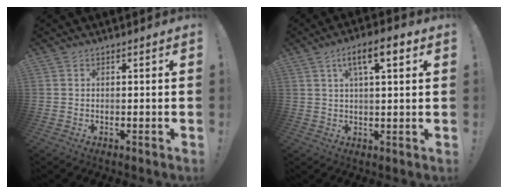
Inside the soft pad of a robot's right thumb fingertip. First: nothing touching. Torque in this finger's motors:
{"motor_torque": [0.27, 0.71, 1.00, 0.10, 0.17]}